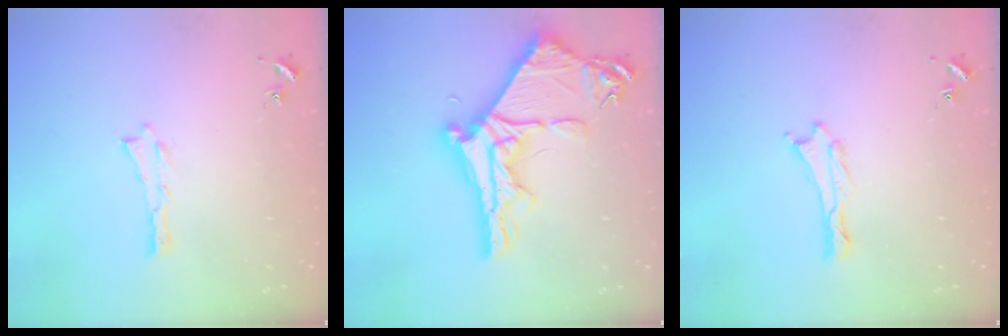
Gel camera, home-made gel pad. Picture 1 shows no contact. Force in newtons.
{"total": 10.5, "press": 10.4, "slide": 1.1}
{"total": 0.0}